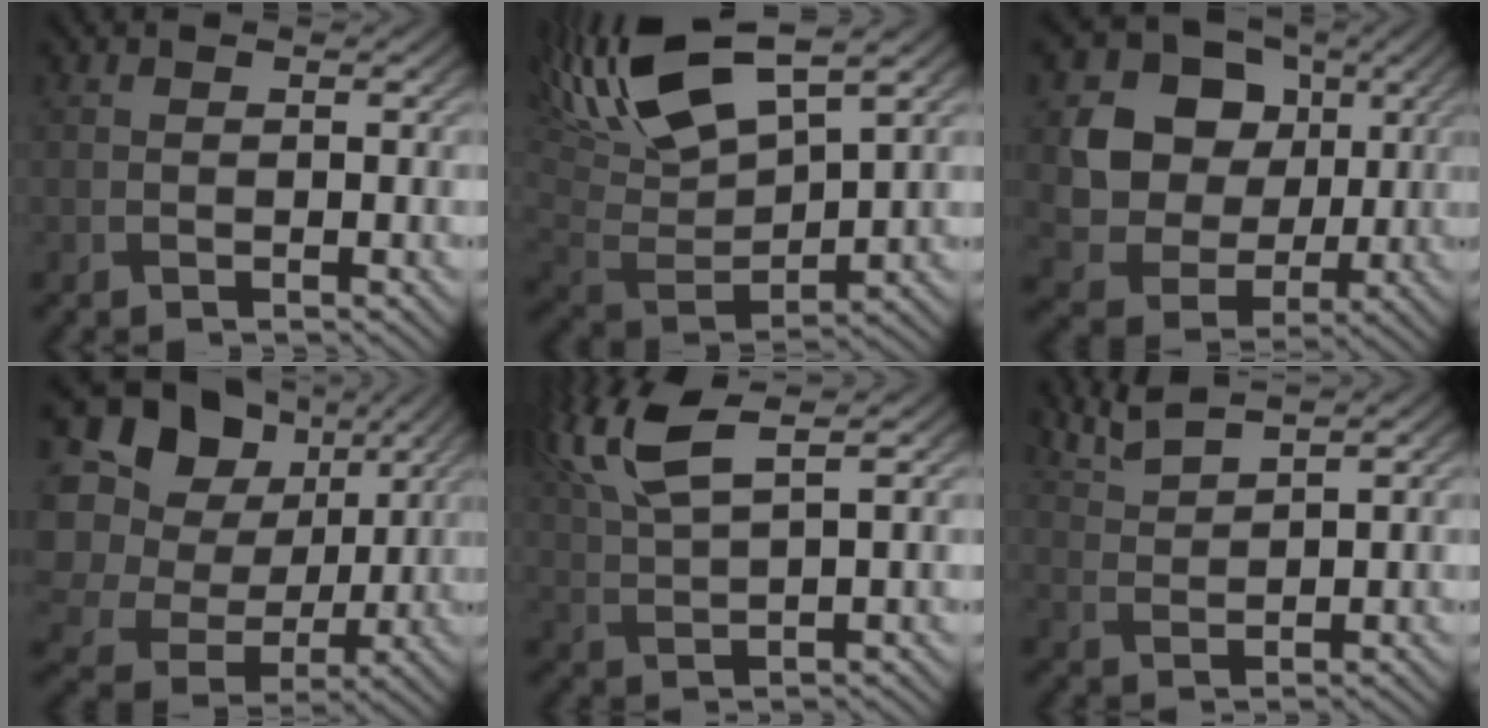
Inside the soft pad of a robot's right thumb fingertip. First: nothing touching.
{"total": 15.2, "force": [8.1, 5.6, 11.6], "torque": [-0.276, 0.021, 0.157]}
{"total": 11.1, "force": [1.8, 9.6, 5.3], "torque": [-0.115, -0.006, 0.026]}
{"total": 18.8, "force": [3.1, 16.2, 9.1], "torque": [-0.285, 0.013, 0.070]}
{"total": 8.4, "force": [4.7, 2.2, 6.6], "torque": [-0.158, 0.026, 0.099]}
{"total": 4.4, "force": [3.6, 0.7, 2.5], "torque": [-0.051, 0.011, 0.080]}